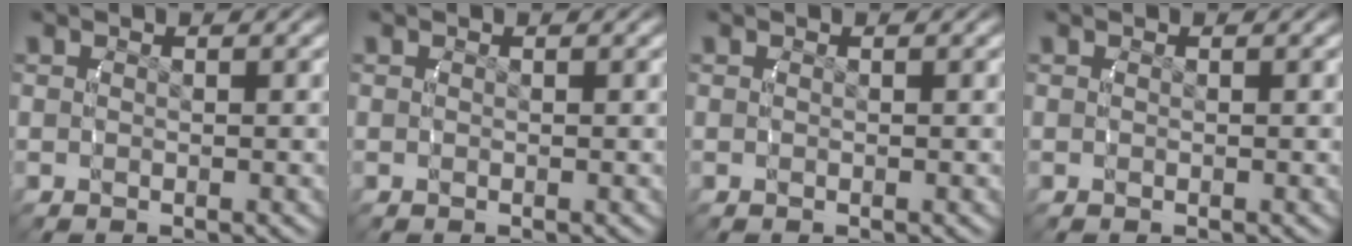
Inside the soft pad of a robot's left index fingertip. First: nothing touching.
{"total": 0.0}
{"total": 0.0}
{"total": 0.0}